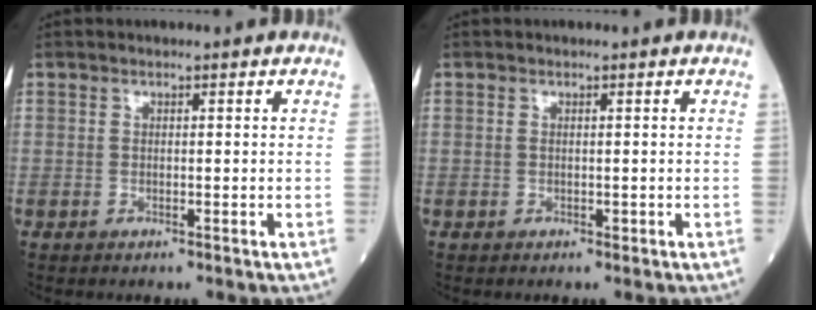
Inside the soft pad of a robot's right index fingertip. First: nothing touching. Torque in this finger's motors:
{"motor_torque": [-0.12, -0.06, -0.03, -0.01]}